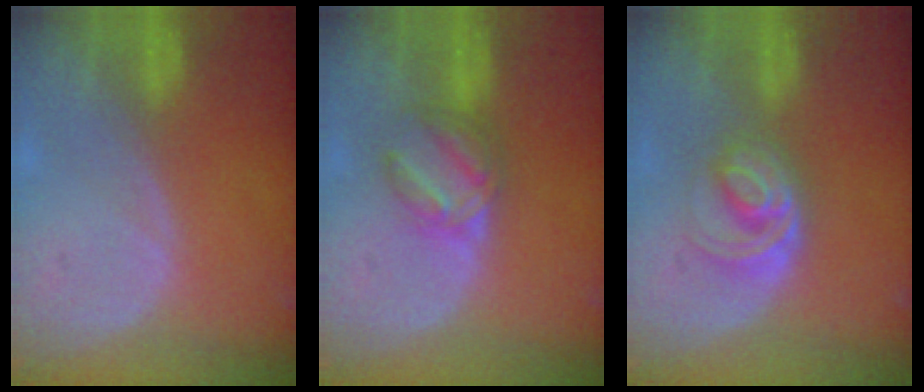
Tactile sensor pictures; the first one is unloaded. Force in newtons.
{"total": 5.9, "press": 5.3, "slide": 2.6}
{"total": 6.2, "press": 5.3, "slide": 3.2}